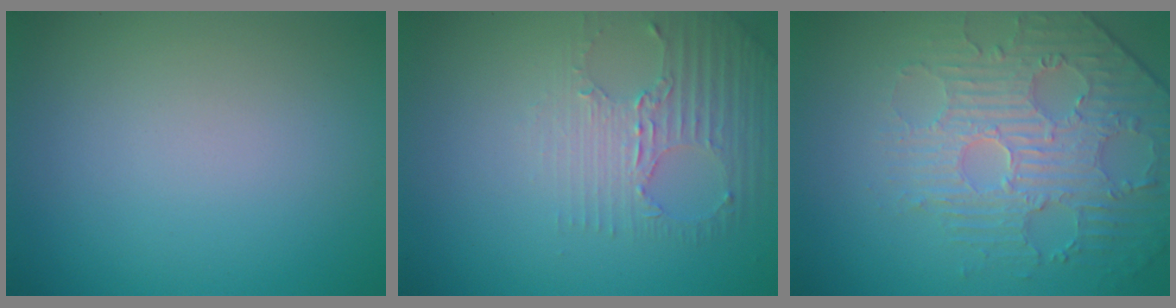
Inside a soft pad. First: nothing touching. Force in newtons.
{"total": 2.8, "press": 2.4, "slide": 1.4}
{"total": 4.4, "press": 4.0, "slide": 1.7}